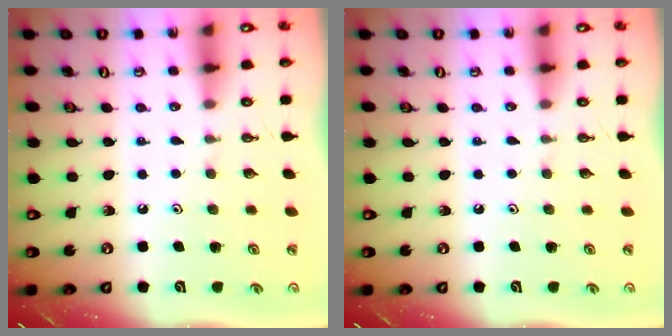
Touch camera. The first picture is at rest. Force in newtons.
{"total": 0.0}